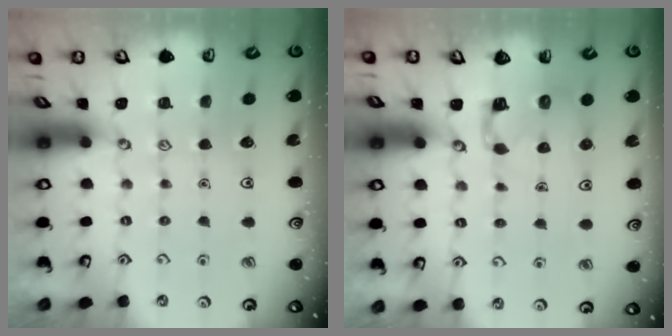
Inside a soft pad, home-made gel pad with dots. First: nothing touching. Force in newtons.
{"total": 3.4, "press": 3.3, "slide": 0.5}